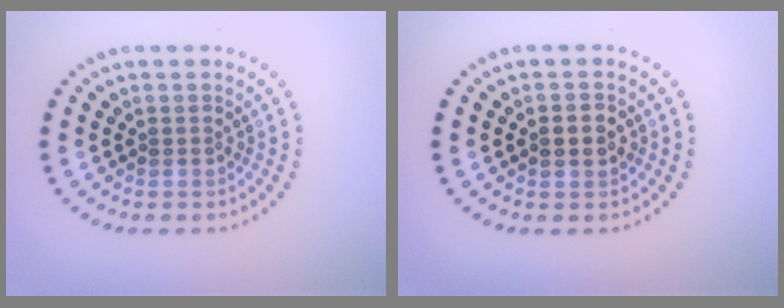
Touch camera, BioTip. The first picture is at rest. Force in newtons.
{"total": 2.5, "press": 2.5, "slide": 0.3}